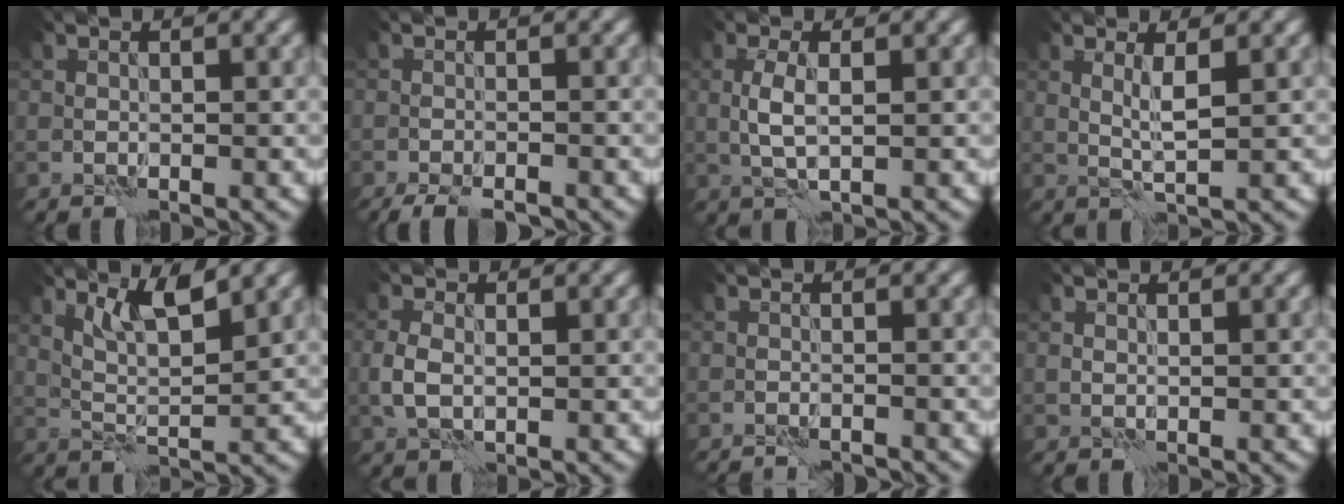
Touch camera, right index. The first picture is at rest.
{"total": 4.6, "force": [-4.0, 1.3, 2.0], "torque": [-0.033, -0.013, -0.063]}
{"total": 2.2, "force": [0.3, 0.5, 2.1], "torque": [-0.050, 0.003, 0.005]}
{"total": 1.8, "force": [0.8, -0.1, 1.6], "torque": [-0.033, -0.002, 0.016]}
{"total": 3.6, "force": [2.4, 0.4, 2.6], "torque": [-0.052, -0.006, 0.049]}
{"total": 2.6, "force": [-0.3, 1.7, 1.9], "torque": [-0.046, -0.001, -0.005]}
{"total": 2.8, "force": [-2.7, 0.2, 0.5], "torque": [-0.005, 0.004, -0.040]}
{"total": 0.0}